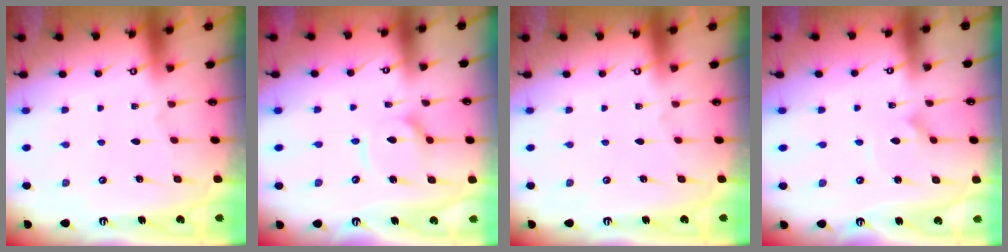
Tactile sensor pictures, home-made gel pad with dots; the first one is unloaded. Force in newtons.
{"total": 8.6, "press": 8.6, "slide": 0.9}
{"total": 0.0}
{"total": 1.8, "press": 1.8, "slide": 0.1}